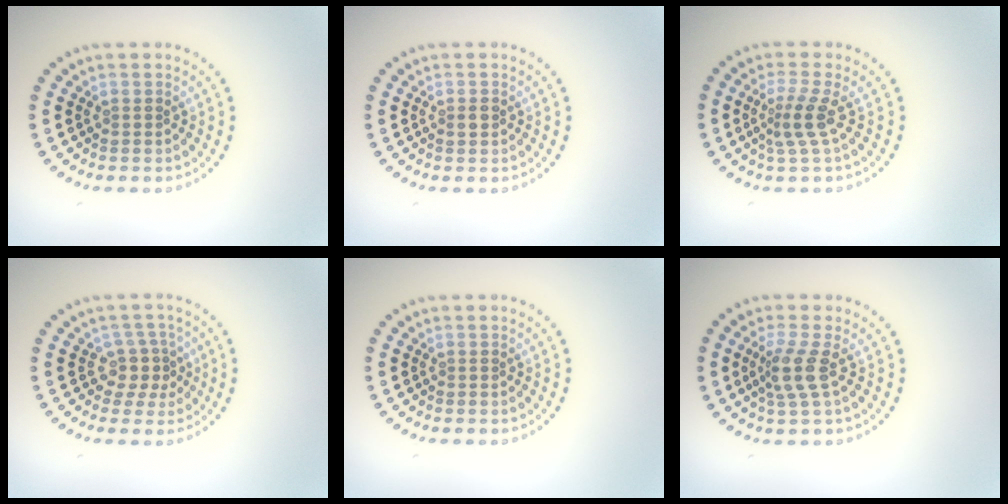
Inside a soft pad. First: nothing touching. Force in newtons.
{"total": 1.2, "press": 1.2, "slide": 0.1}
{"total": 2.5, "press": 1.8, "slide": 1.8}
{"total": 2.6, "press": 2.0, "slide": 1.8}
{"total": 0.0}
{"total": 2.7, "press": 2.0, "slide": 1.8}